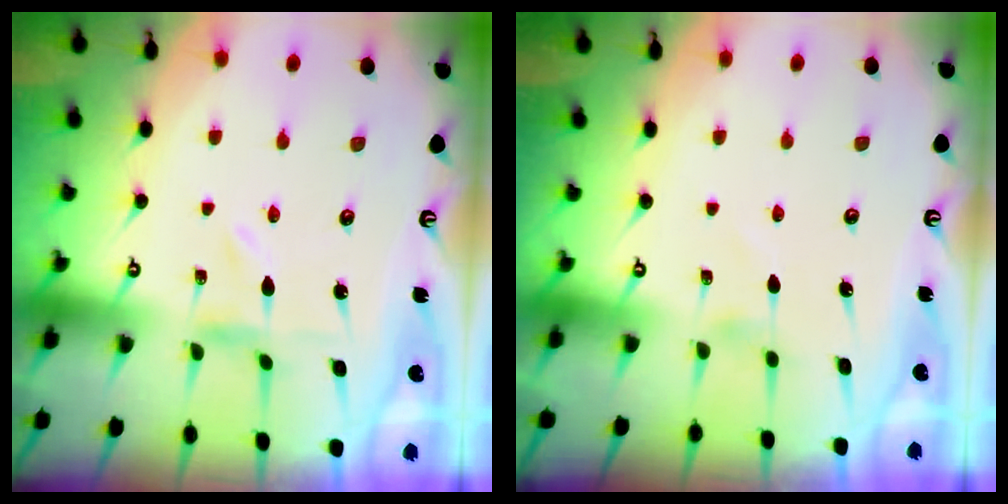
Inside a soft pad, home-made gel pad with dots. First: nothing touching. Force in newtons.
{"total": 0.0}